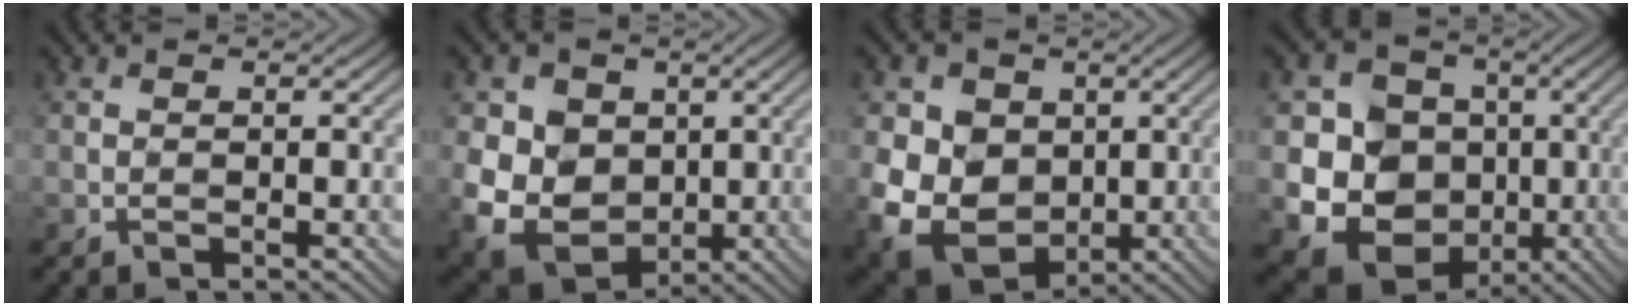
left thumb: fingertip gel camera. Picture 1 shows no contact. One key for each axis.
{"total": 10.5, "fx": 0.6, "fy": 8.7, "fz": 5.8, "tx": -0.153, "ty": -0.009, "tz": 0.010}
{"total": 11.4, "fx": 0.2, "fy": 9.4, "fz": 6.5, "tx": -0.166, "ty": -0.012, "tz": 0.002}
{"total": 12.7, "fx": -1.5, "fy": 11.5, "fz": 5.3, "tx": -0.135, "ty": -0.025, "tz": -0.042}